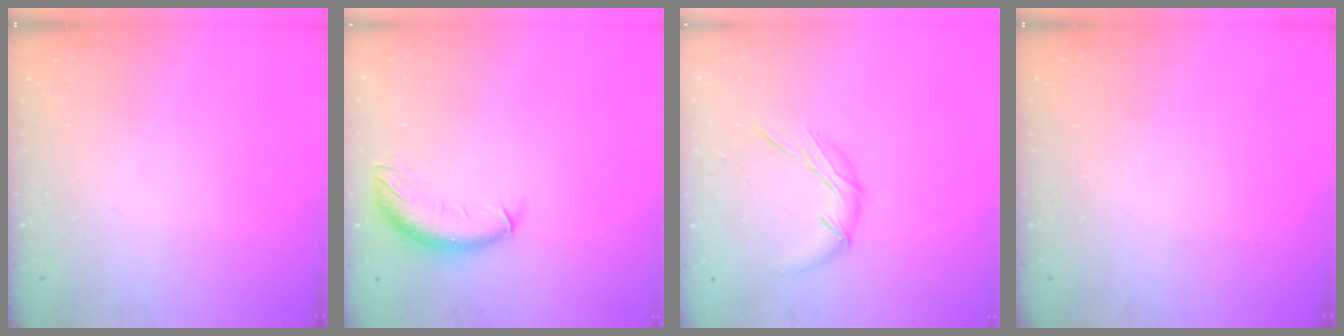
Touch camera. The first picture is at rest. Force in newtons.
{"total": 10.2, "press": 10.0, "slide": 2.1}
{"total": 8.7, "press": 8.7, "slide": 0.3}
{"total": 0.0}